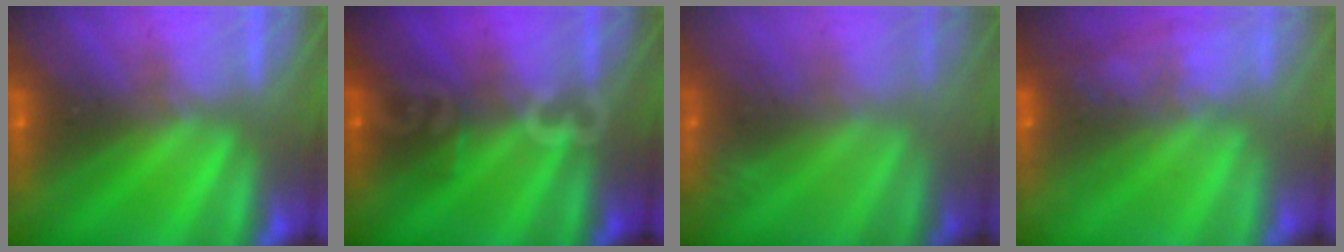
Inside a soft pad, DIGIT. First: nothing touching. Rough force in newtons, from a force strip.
{"total": 3.3}
{"total": 2.6}
{"total": 6.3}